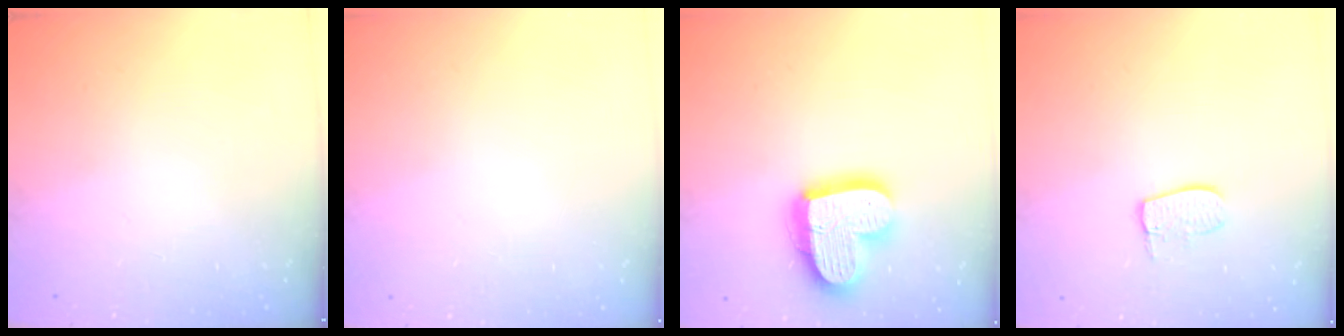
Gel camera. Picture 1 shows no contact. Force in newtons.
{"total": 0.0}
{"total": 18.7, "press": 18.7, "slide": 1.5}
{"total": 7.2, "press": 7.2, "slide": 0.3}